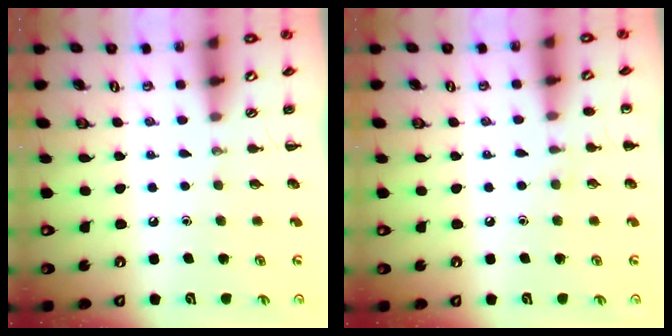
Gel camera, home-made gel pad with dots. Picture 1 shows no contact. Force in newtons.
{"total": 5.6, "press": 5.3, "slide": 1.7}